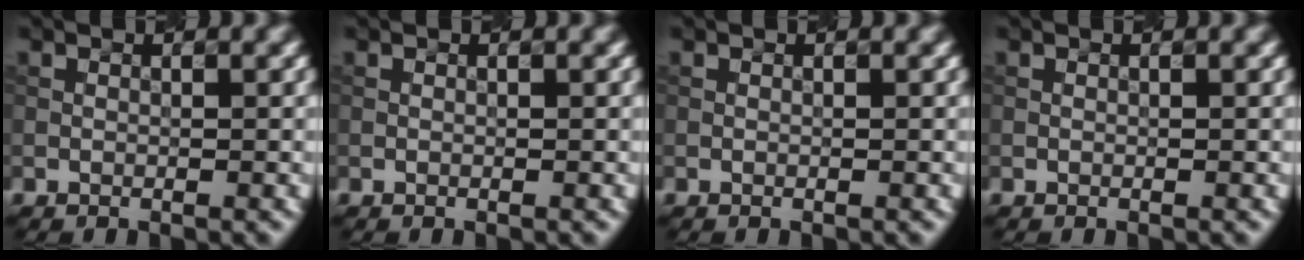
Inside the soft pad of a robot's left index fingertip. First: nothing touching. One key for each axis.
{"total": 0.0}
{"total": 0.0}
{"total": 0.0}